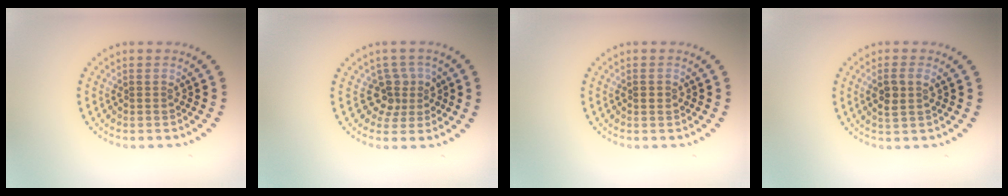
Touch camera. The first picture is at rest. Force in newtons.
{"total": 2.8, "press": 2.0, "slide": 1.9}
{"total": 1.1, "press": 1.1, "slide": 0.0}
{"total": 2.0, "press": 1.8, "slide": 0.7}